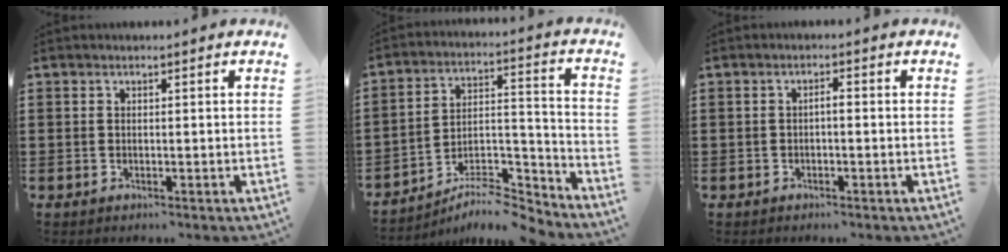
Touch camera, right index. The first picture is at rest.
{"total": 8.2, "force": [-7.4, 1.7, 2.9], "torque": [-0.034, 0.016, -0.141]}
{"total": 1.1, "force": [-0.4, 0.2, 1.0], "torque": [-0.020, -0.001, -0.008]}